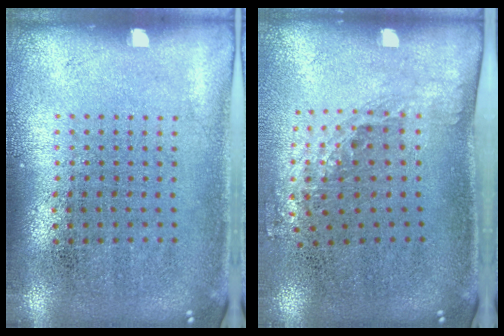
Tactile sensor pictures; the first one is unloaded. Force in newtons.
{"total": 1.5, "press": 1.1, "slide": 1.0}